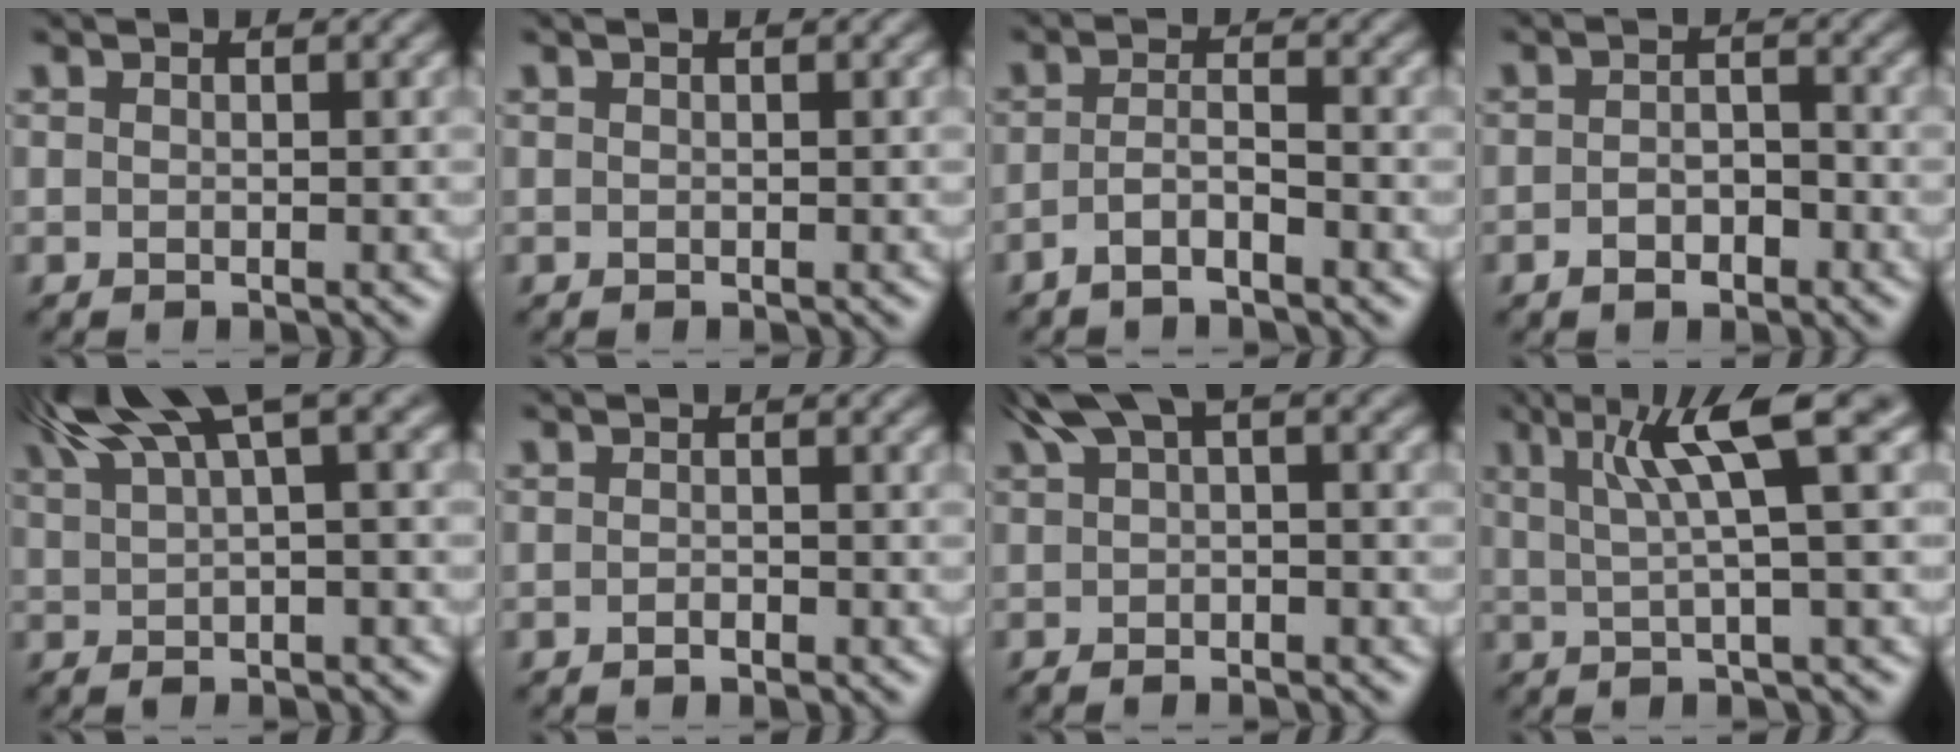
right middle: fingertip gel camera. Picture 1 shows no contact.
{"total": 0.0}
{"total": 1.9, "force": [-1.2, 0.4, 1.4], "torque": [-0.030, 0.006, -0.030]}
{"total": 1.9, "force": [-1.1, 1.1, 1.1], "torque": [-0.021, 0.004, -0.020]}
{"total": 8.9, "force": [4.3, 2.3, 7.5], "torque": [-0.120, 0.025, 0.078]}
{"total": 0.8, "force": [-0.6, 0.3, 0.4], "torque": [-0.008, 0.001, -0.010]}
{"total": 4.4, "force": [1.0, 1.6, 3.9], "torque": [-0.069, 0.003, 0.011]}
{"total": 6.4, "force": [2.3, 0.7, 5.9], "torque": [-0.090, 0.010, 0.039]}